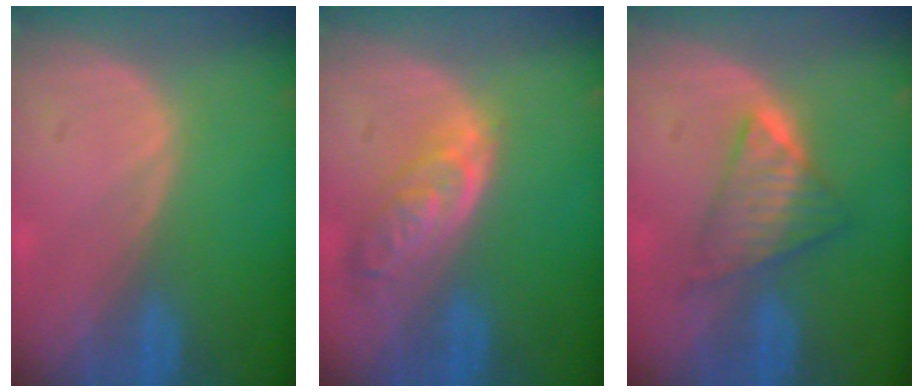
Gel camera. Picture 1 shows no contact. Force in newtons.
{"total": 6.3, "press": 5.6, "slide": 2.8}
{"total": 5.9, "press": 5.8, "slide": 0.8}